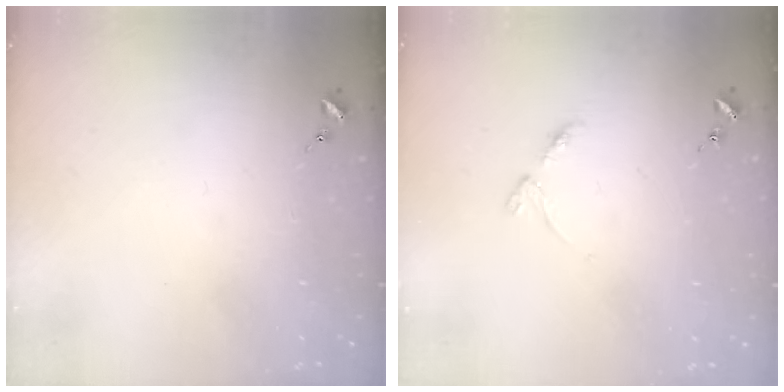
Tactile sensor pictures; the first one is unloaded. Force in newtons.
{"total": 4.0, "press": 3.9, "slide": 0.4}